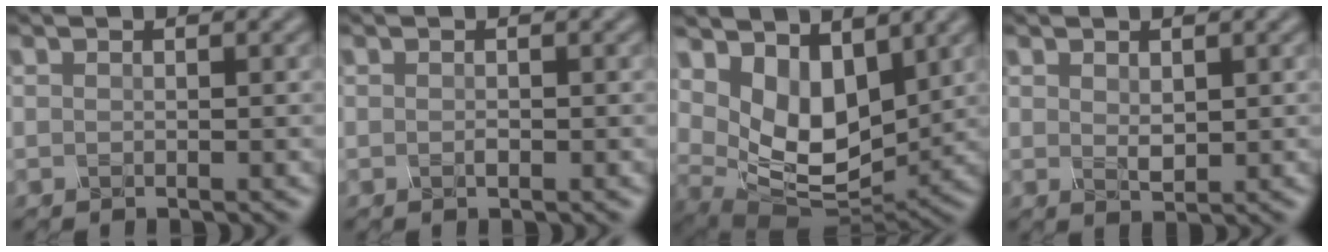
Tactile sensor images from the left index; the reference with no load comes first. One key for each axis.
{"total": 0.6, "fx": -0.6, "fy": -0.2, "fz": 0.0, "tx": -0.004, "ty": 0.003, "tz": -0.004}
{"total": 6.7, "fx": 2.7, "fy": 4.0, "fz": 4.6, "tx": -0.101, "ty": -0.015, "tz": 0.055}
{"total": 0.8, "fx": 0.3, "fy": 0.3, "fz": 0.7, "tx": -0.018, "ty": 0.001, "tz": 0.019}